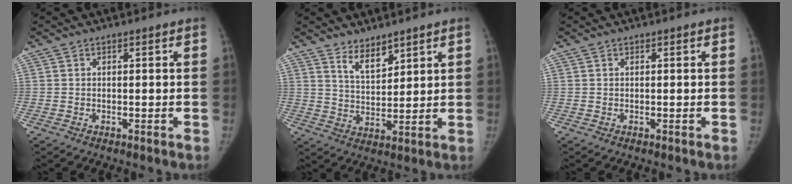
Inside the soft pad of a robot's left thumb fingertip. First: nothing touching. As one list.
[{"total": 5.5, "force": [4.2, 2.3, 2.7], "torque": [-0.029, -0.040, 0.082]}, {"total": 0.0}]